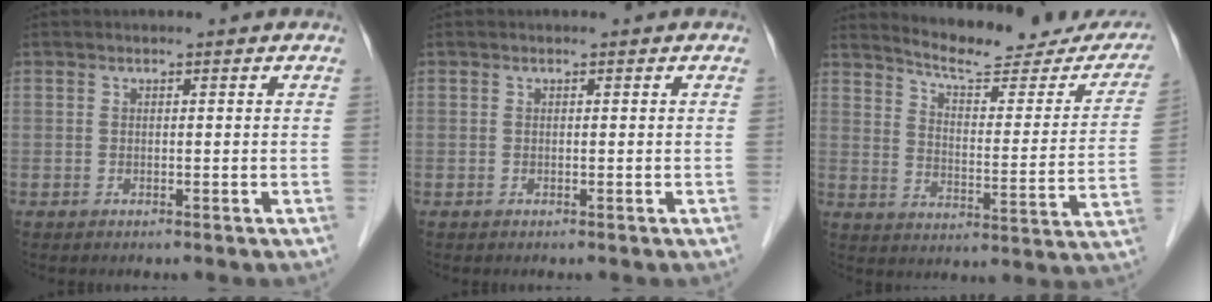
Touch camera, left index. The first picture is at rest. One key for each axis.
{"total": 0.0}
{"total": 19.8, "fx": 18.3, "fy": 3.8, "fz": 6.6, "tx": -0.081, "ty": -0.050, "tz": 0.227}